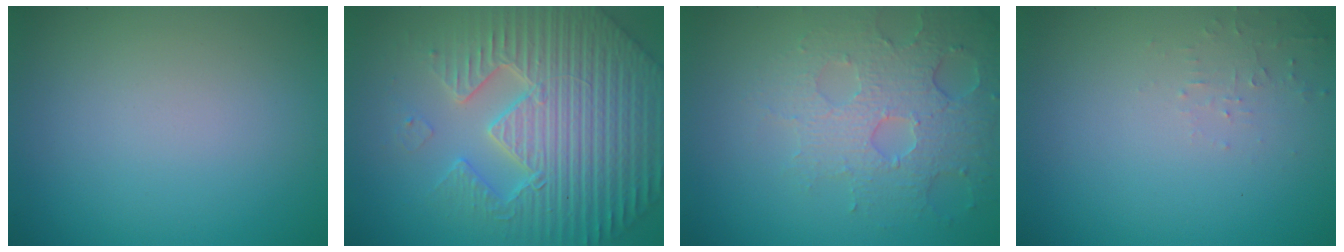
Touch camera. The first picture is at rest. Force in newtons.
{"total": 7.7, "press": 7.4, "slide": 2.1}
{"total": 4.2, "press": 4.1, "slide": 0.9}
{"total": 1.2, "press": 1.2, "slide": 0.3}